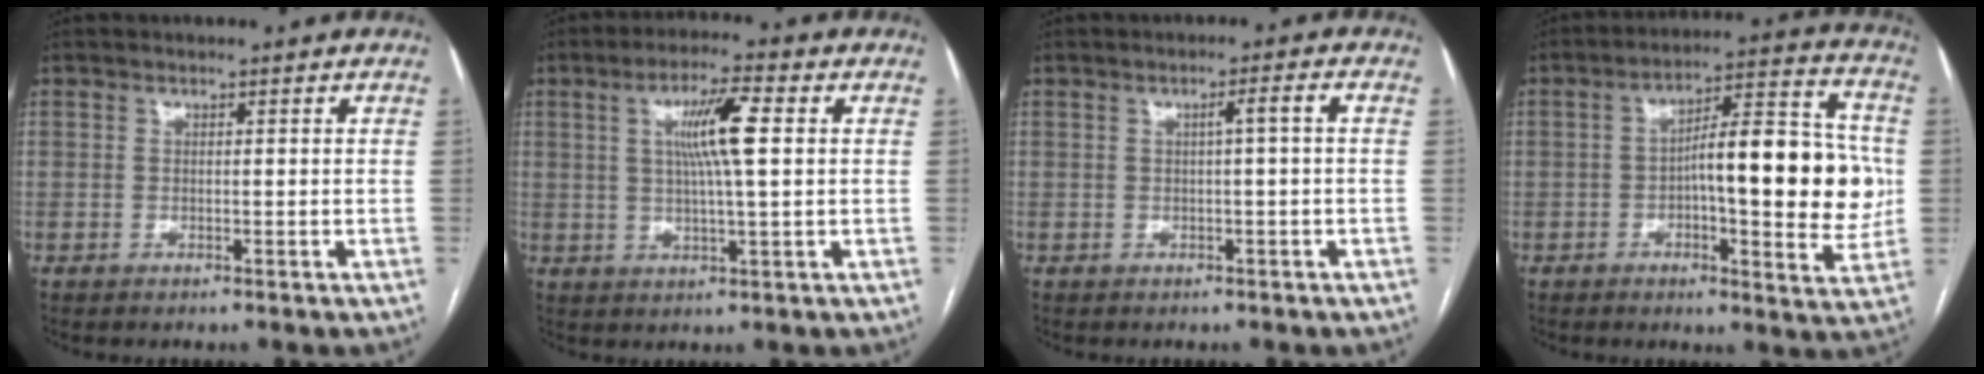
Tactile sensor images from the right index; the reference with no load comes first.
{"total": 8.3, "force": [1.8, 0.5, 8.1], "torque": [-0.148, 0.008, 0.030]}
{"total": 2.3, "force": [0.1, -0.3, 2.3], "torque": [-0.034, 0.005, 0.004]}
{"total": 17.3, "force": [-0.4, 4.4, 16.8], "torque": [-0.232, 0.030, -0.004]}